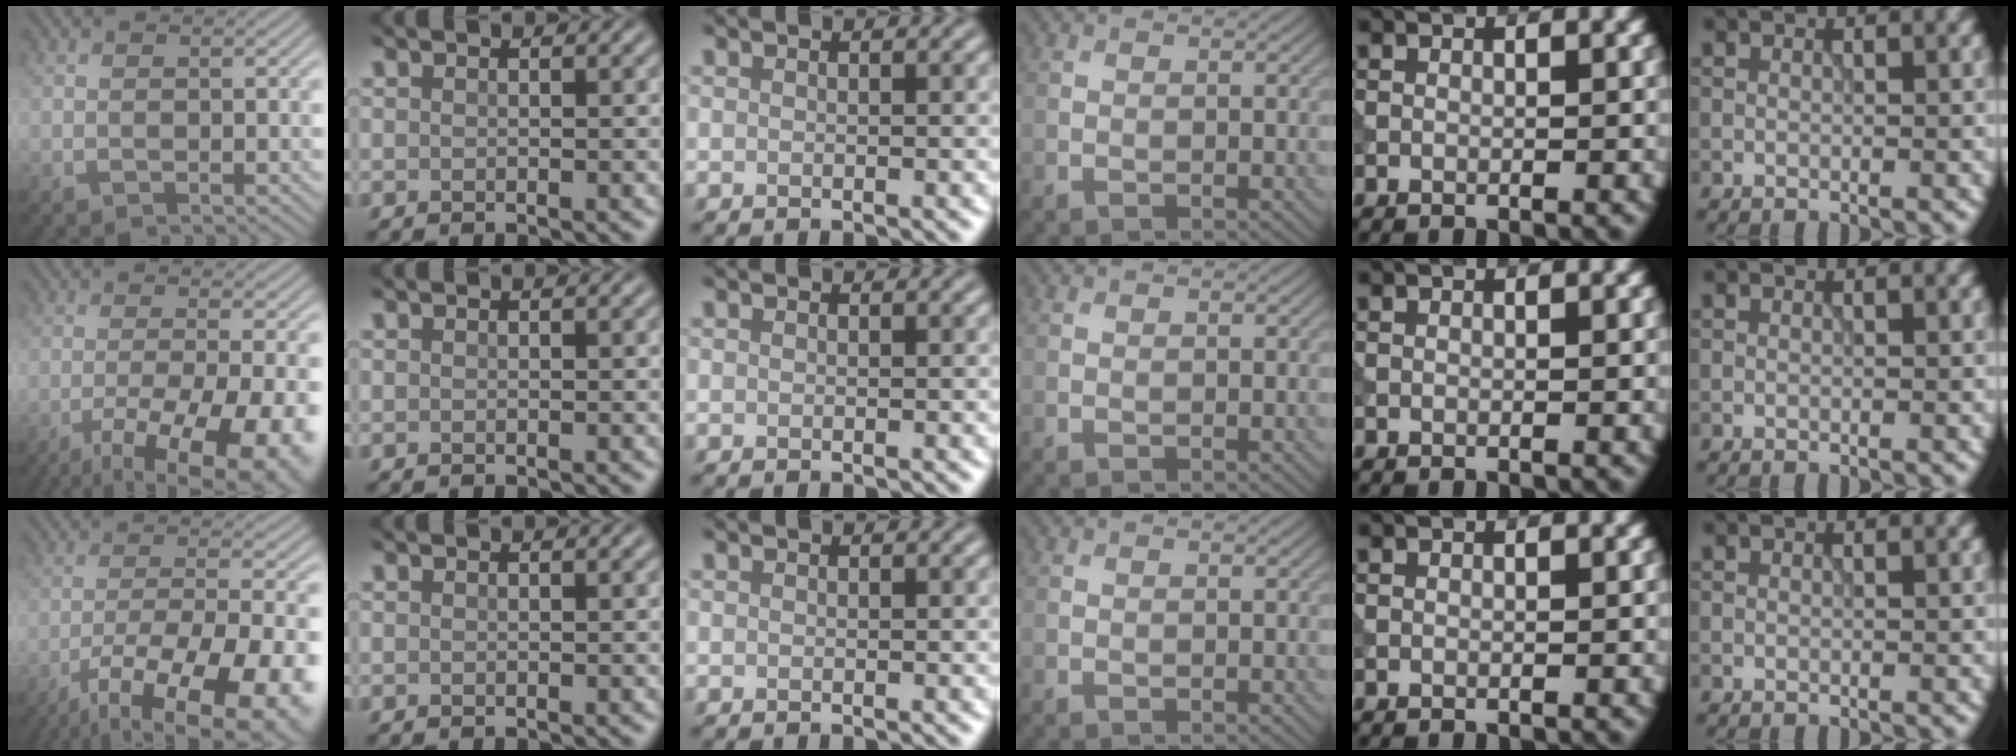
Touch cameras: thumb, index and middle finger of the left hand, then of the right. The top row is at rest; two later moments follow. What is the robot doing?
{"motion": "extract", "object": "tissue"}